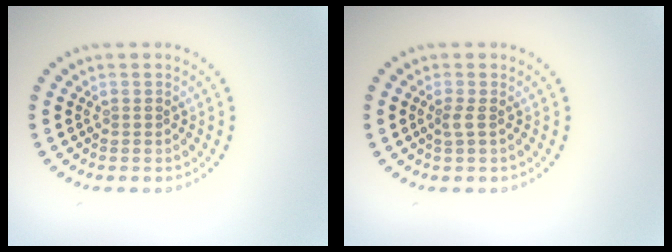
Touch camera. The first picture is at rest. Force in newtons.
{"total": 0.9, "press": 0.6, "slide": 0.7}